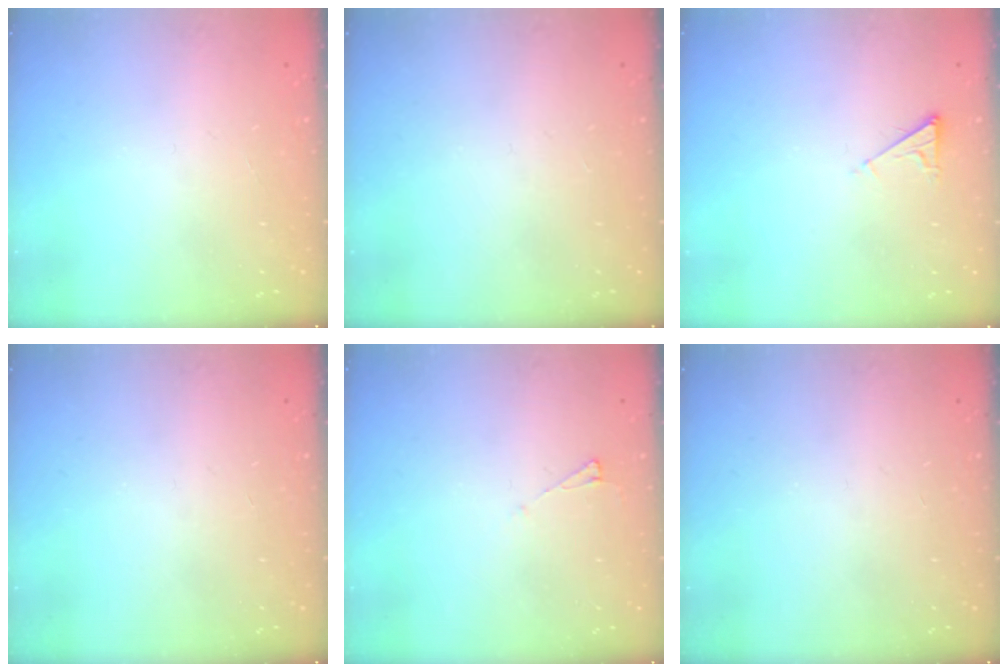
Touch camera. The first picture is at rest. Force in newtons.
{"total": 1.9, "press": 1.9, "slide": 0.3}
{"total": 2.9, "press": 2.9, "slide": 0.5}
{"total": 0.0}
{"total": 3.4, "press": 3.3, "slide": 0.6}
{"total": 0.0}